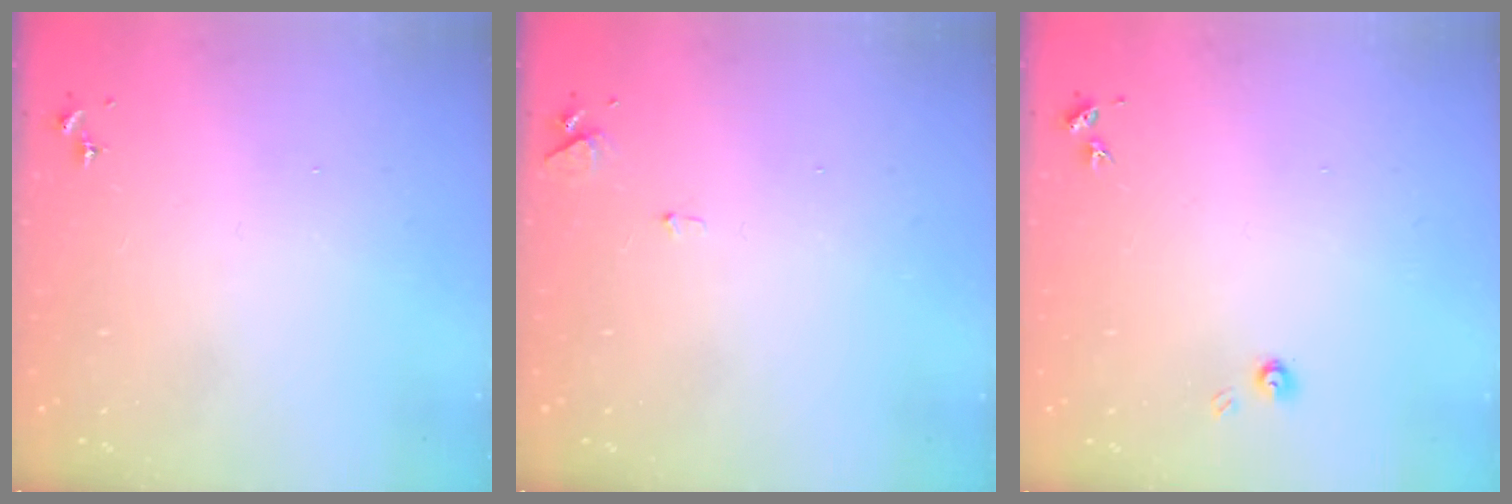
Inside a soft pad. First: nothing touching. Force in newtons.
{"total": 5.6, "press": 5.5, "slide": 0.8}
{"total": 3.2, "press": 3.2, "slide": 0.3}